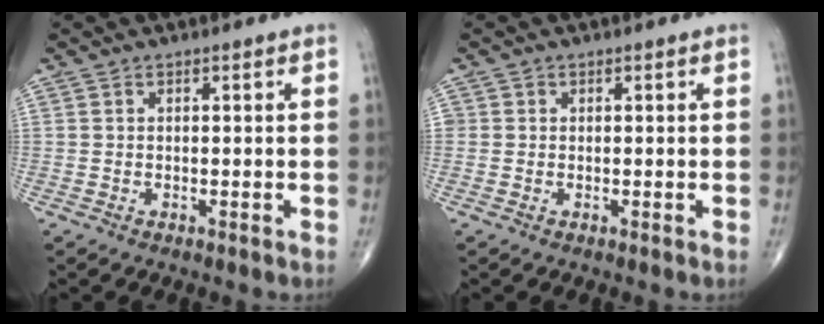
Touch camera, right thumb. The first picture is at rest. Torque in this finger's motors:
{"motor_torque": [0.15, 0.04, 0.16, 0.08, 0.01]}